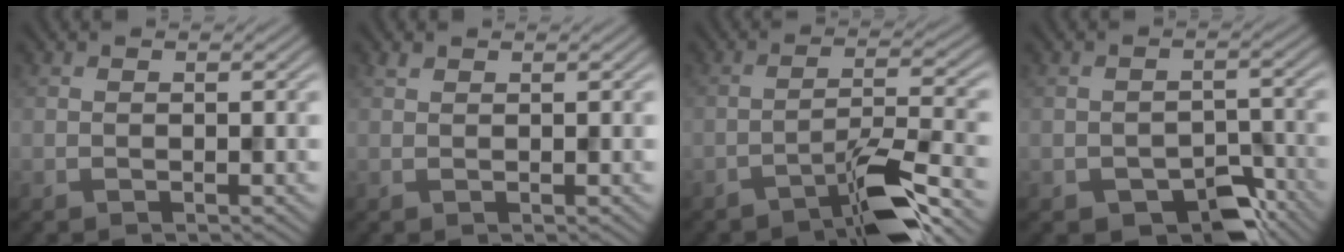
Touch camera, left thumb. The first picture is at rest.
{"total": 0.6, "force": [0.5, 0.2, 0.2], "torque": [-0.008, 0.002, 0.012]}
{"total": 6.6, "force": [-4.6, 1.0, 4.6], "torque": [-0.072, 0.012, -0.086]}
{"total": 5.6, "force": [-3.5, 3.1, 3.0], "torque": [-0.041, -0.007, -0.055]}